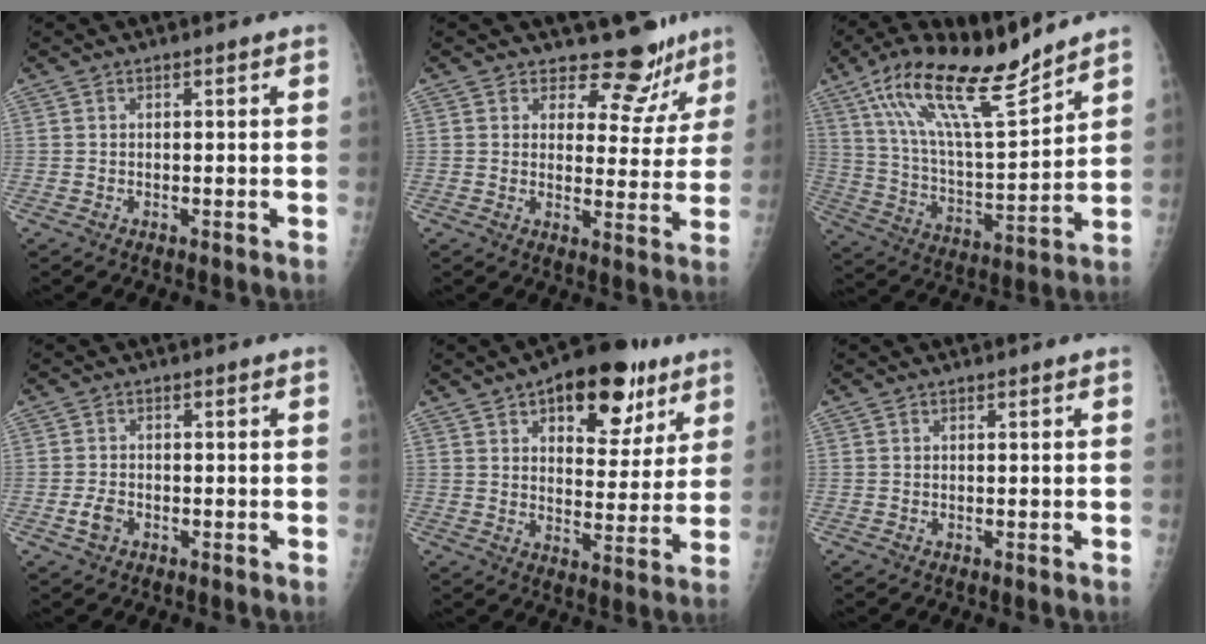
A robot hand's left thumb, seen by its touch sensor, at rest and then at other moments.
{"total": 9.2, "force": [8.2, 4.3, 0.8], "torque": [0.031, -0.066, 0.093]}
{"total": 18.1, "force": [13.2, 3.8, 11.8], "torque": [-0.190, -0.063, 0.242]}
{"total": 2.8, "force": [-1.2, 1.9, 1.7], "torque": [-0.033, 0.006, -0.022]}
{"total": 17.2, "force": [9.3, 8.7, 11.7], "torque": [-0.109, -0.028, 0.131]}
{"total": 0.0}